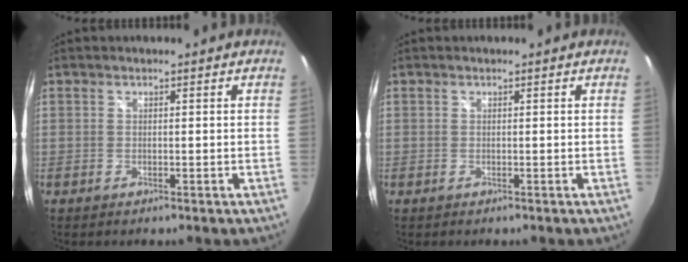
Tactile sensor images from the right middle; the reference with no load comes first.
{"total": 0.0}